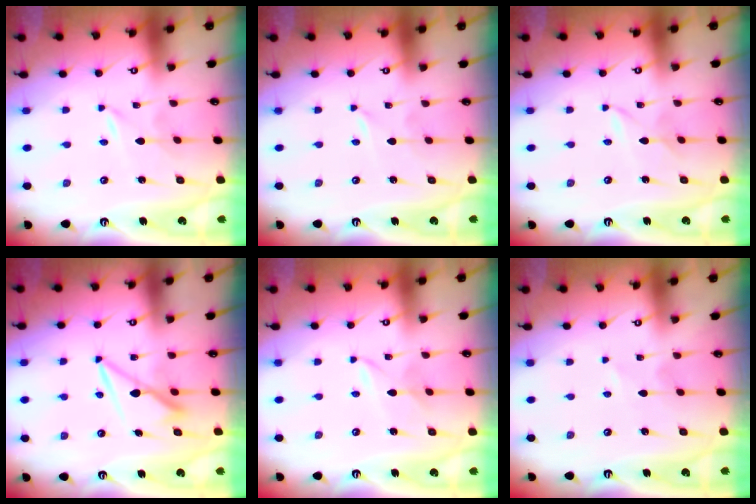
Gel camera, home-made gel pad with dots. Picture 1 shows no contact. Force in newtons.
{"total": 0.0}
{"total": 1.5, "press": 1.5, "slide": 0.3}
{"total": 7.6, "press": 7.5, "slide": 1.0}
{"total": 1.9, "press": 1.9, "slide": 0.2}
{"total": 0.8, "press": 0.8, "slide": 0.2}